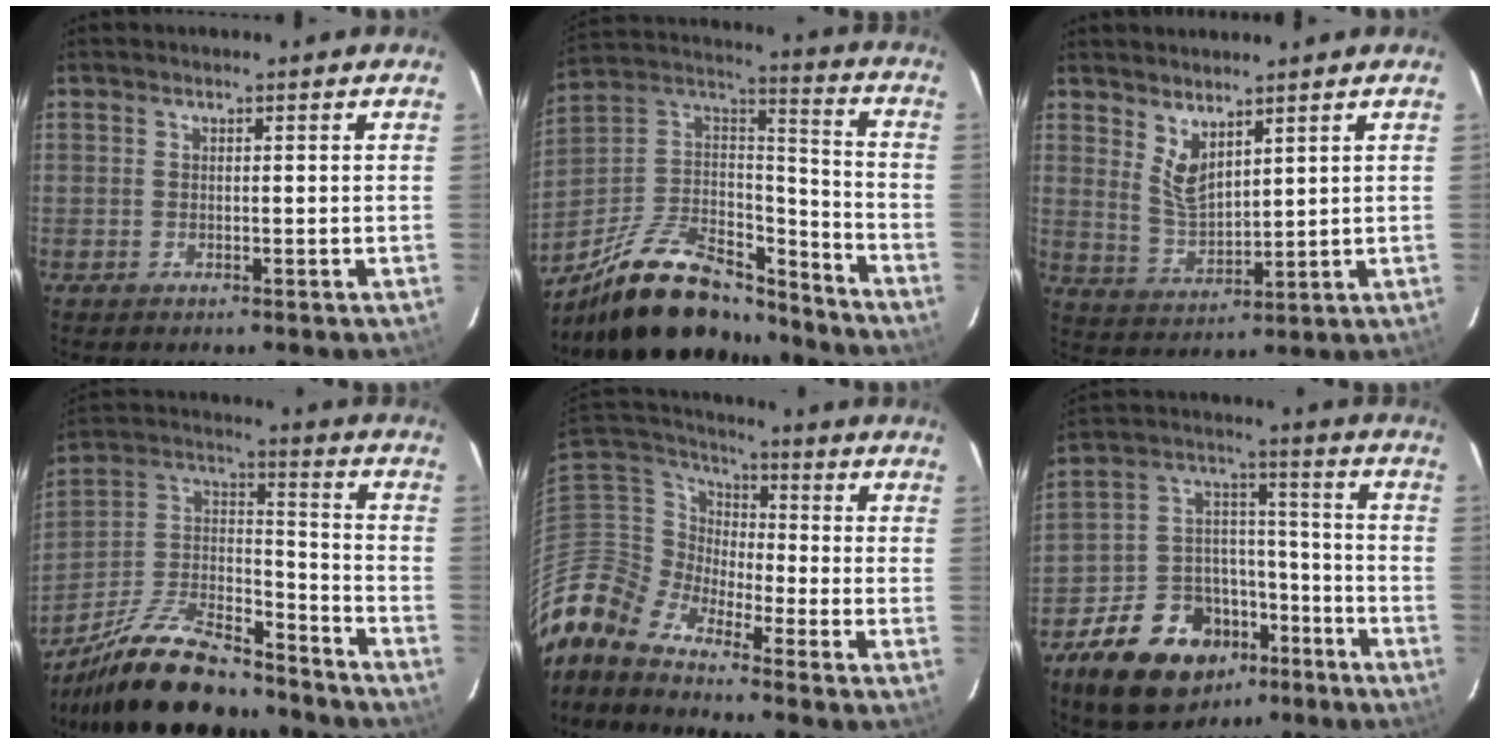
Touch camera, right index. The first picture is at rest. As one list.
[{"total": 25.4, "force": [-19.1, 10.2, 13.2], "torque": [-0.262, 0.025, -0.298]}, {"total": 5.7, "force": [4.0, 2.0, 3.5], "torque": [-0.065, -0.012, 0.084]}, {"total": 22.0, "force": [-17.2, 7.4, 11.6], "torque": [-0.230, 0.013, -0.284]}, {"total": 11.3, "force": [-9.5, 4.5, 4.2], "torque": [-0.088, 0.012, -0.216]}, {"total": 18.9, "force": [-11.5, 12.0, 9.0], "torque": [-0.192, 0.047, -0.172]}]